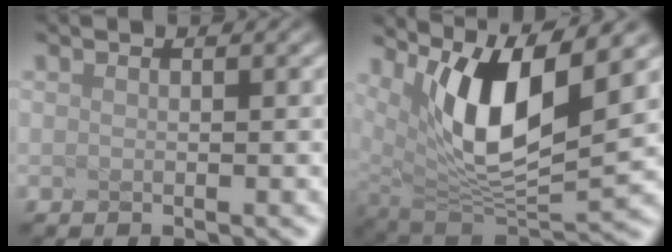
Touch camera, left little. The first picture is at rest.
{"total": 7.4, "force": [2.3, 2.3, 6.6], "torque": [-0.148, -0.030, 0.094]}